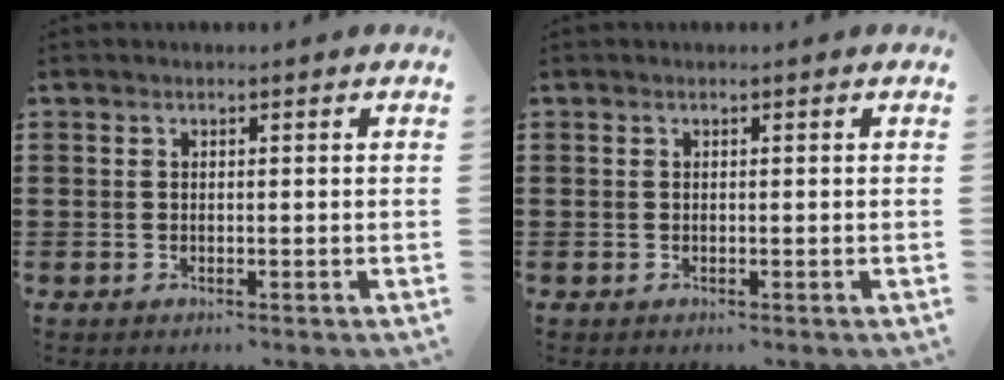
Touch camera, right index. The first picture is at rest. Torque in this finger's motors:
{"motor_torque": [0.00, 0.00, 0.00, 0.00]}